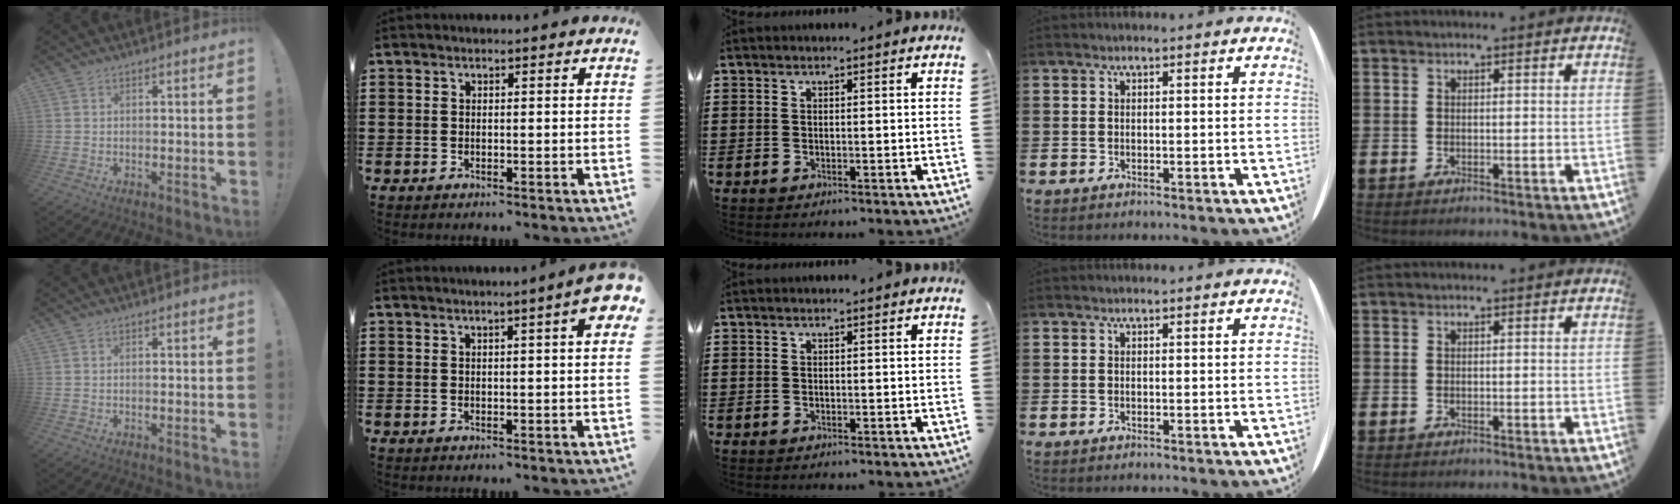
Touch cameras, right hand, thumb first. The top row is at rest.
{"index": {"total": 3.7, "force": [1.6, 0.2, 3.4], "torque": [-0.058, -0.001, 0.025]}}